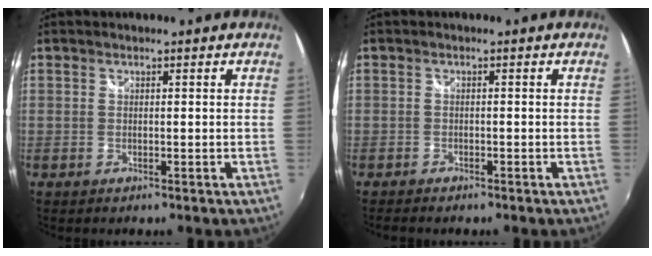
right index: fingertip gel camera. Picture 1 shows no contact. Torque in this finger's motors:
{"motor_torque": [0.08, 0.03, 0.08, 0.01]}